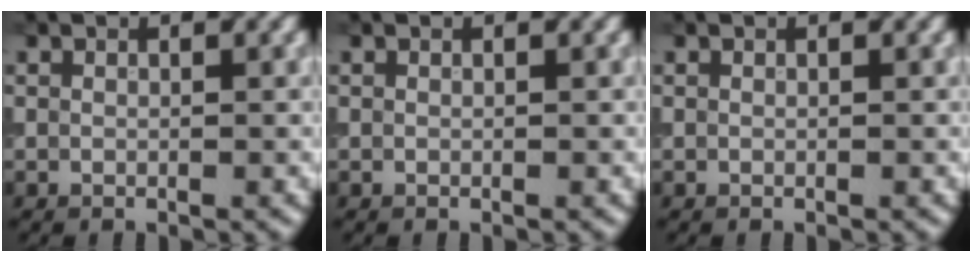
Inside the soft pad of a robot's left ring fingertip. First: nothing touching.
{"total": 0.0}
{"total": 0.0}